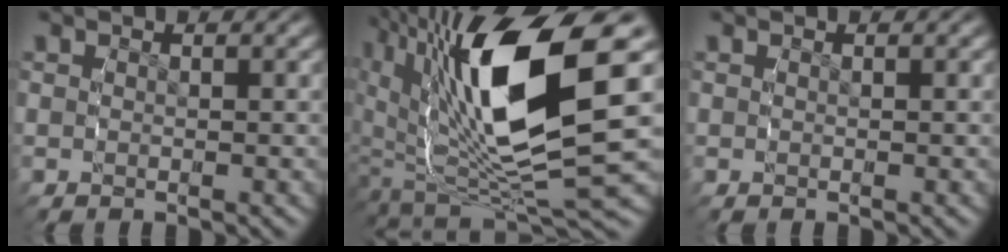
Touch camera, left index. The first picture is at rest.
{"total": 17.4, "force": [-0.1, 9.1, 14.8], "torque": [-0.284, -0.031, 0.012]}
{"total": 0.0}